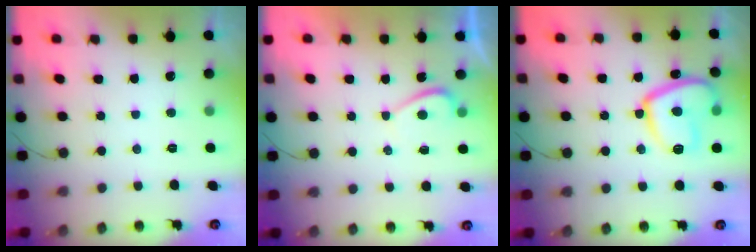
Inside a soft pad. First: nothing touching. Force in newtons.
{"total": 0.7, "press": 0.5, "slide": 0.5}
{"total": 14.2, "press": 14.2, "slide": 1.3}